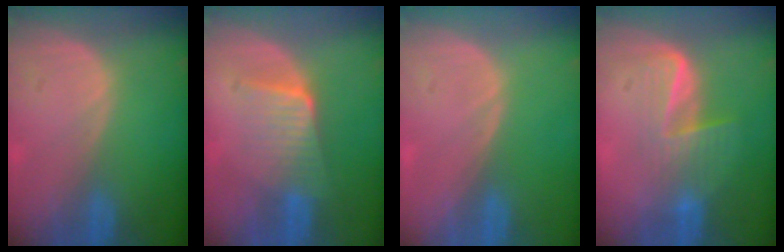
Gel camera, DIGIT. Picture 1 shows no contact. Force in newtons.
{"total": 6.8, "press": 5.9, "slide": 3.3}
{"total": 0.0}
{"total": 7.0, "press": 5.8, "slide": 3.9}